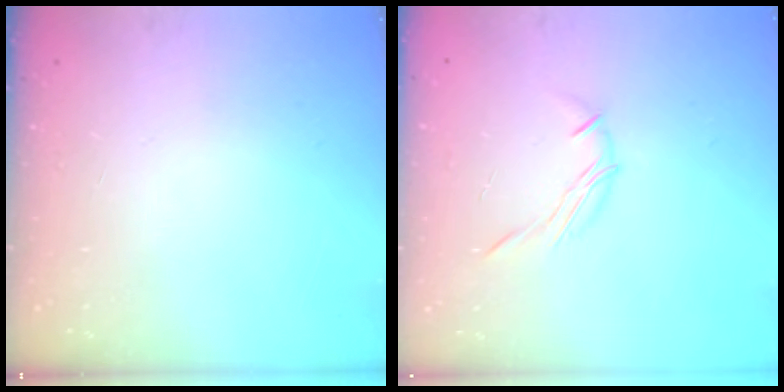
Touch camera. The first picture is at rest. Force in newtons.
{"total": 7.2, "press": 7.1, "slide": 1.3}